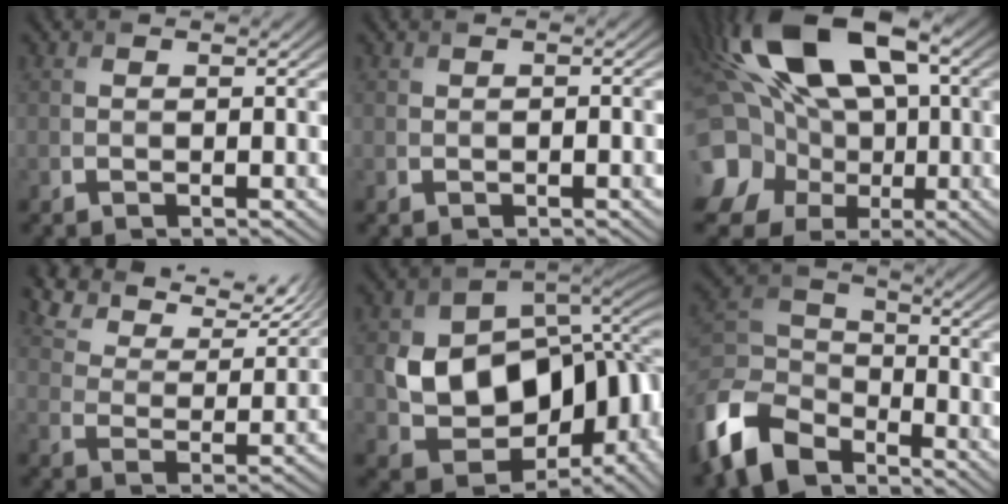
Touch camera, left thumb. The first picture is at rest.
{"total": 0.6, "force": [-0.2, 0.4, 0.4], "torque": [0.004, 0.001, 0.000]}
{"total": 21.0, "force": [2.6, 15.8, 13.6], "torque": [-0.299, 0.006, 0.042]}
{"total": 9.2, "force": [7.6, 3.0, 4.3], "torque": [-0.103, 0.014, 0.127]}
{"total": 14.6, "force": [0.5, 10.7, 9.8], "torque": [-0.165, -0.022, 0.010]}
{"total": 11.4, "force": [-8.0, 6.0, 5.4], "torque": [-0.141, -0.016, -0.176]}